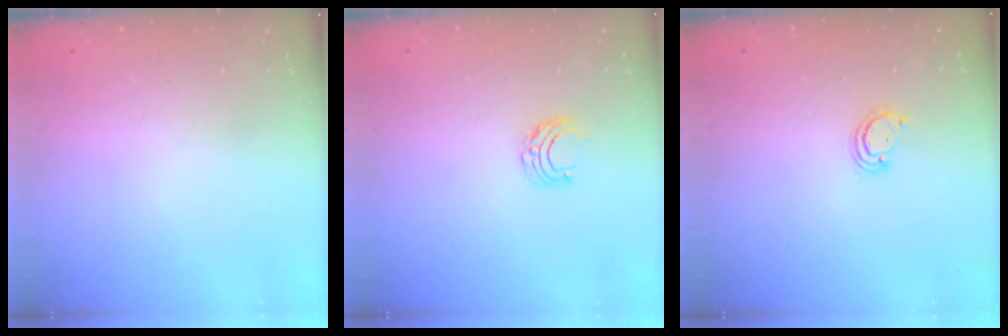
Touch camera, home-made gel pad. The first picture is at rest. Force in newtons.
{"total": 5.0, "press": 5.0, "slide": 0.4}
{"total": 2.3, "press": 2.3, "slide": 0.3}